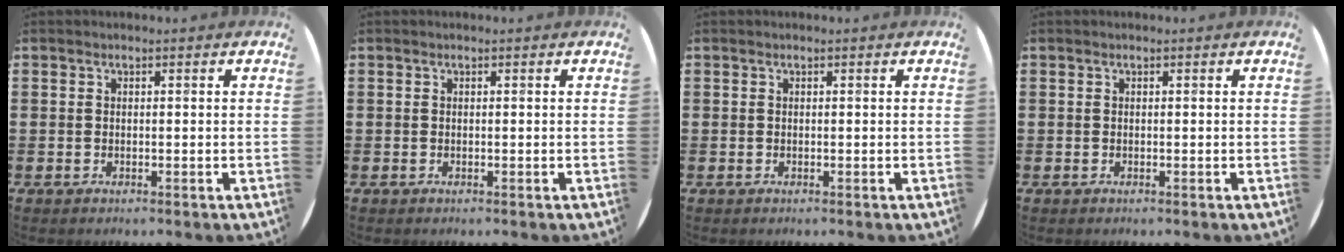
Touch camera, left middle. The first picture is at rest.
{"total": 0.0}
{"total": 0.0}
{"total": 0.0}